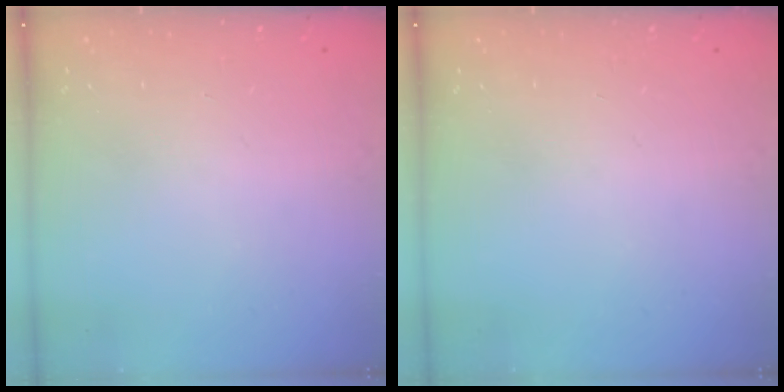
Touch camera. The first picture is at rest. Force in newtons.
{"total": 0.0}